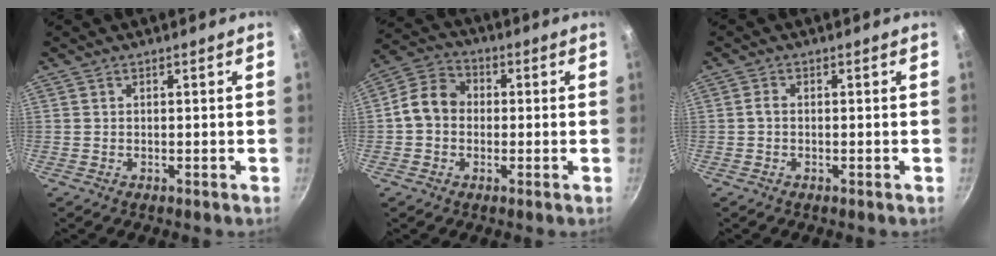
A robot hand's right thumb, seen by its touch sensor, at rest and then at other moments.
{"total": 8.3, "force": [-0.3, 6.8, 4.7], "torque": [-0.073, 0.029, -0.019]}
{"total": 1.2, "force": [-0.2, 0.7, 0.9], "torque": [-0.014, 0.002, -0.007]}